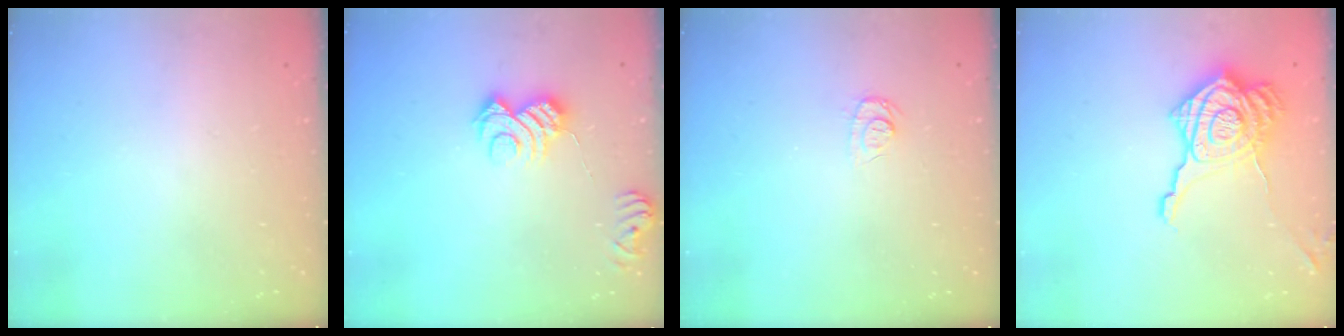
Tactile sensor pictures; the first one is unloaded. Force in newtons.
{"total": 9.0, "press": 9.0, "slide": 1.1}
{"total": 6.6, "press": 6.6, "slide": 0.7}
{"total": 19.1, "press": 19.1, "slide": 1.2}